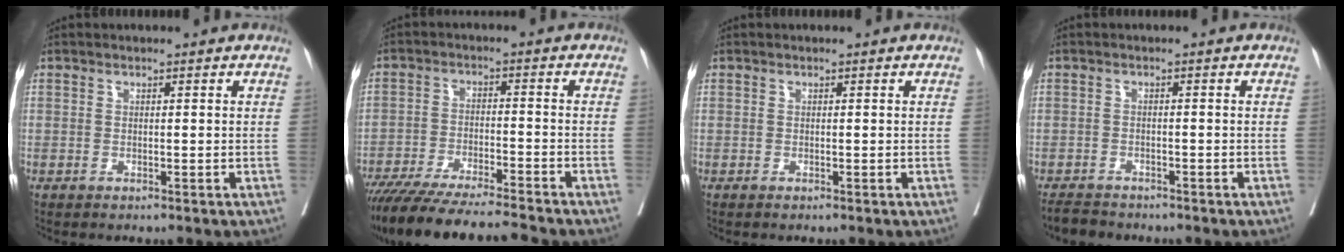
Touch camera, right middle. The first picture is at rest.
{"total": 15.3, "force": [-13.9, 0.1, 6.3], "torque": [-0.096, -0.025, -0.222]}
{"total": 0.0}
{"total": 4.2, "force": [-3.9, 1.3, 0.8], "torque": [-0.015, -0.011, -0.064]}